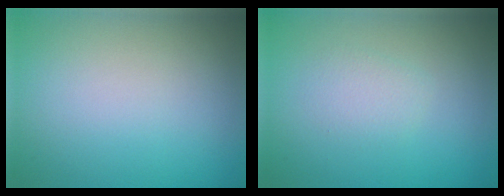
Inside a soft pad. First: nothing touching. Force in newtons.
{"total": 1.4, "press": 1.4, "slide": 0.1}